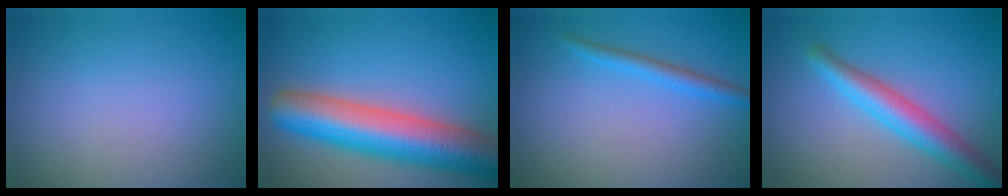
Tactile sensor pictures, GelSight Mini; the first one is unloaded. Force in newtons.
{"total": 9.6, "press": 9.6, "slide": 0.3}
{"total": 1.8, "press": 1.8, "slide": 0.1}
{"total": 4.4, "press": 4.4, "slide": 0.1}